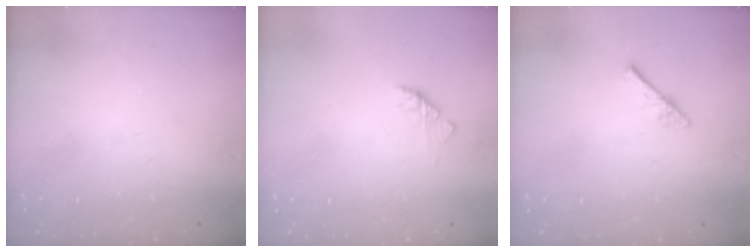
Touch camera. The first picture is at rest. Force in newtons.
{"total": 1.7, "press": 1.6, "slide": 0.5}
{"total": 2.3, "press": 2.3, "slide": 0.2}